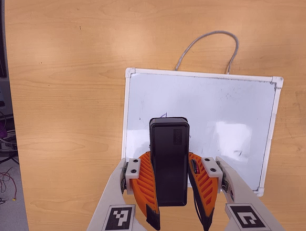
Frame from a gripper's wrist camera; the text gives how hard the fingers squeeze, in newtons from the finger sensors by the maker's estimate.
{"total": 8.6, "left": 7.4, "right": 9.7}